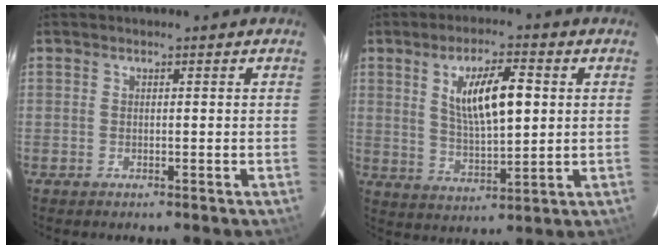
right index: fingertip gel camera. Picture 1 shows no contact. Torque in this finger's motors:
{"motor_torque": [0.86, 0.10, 0.50, 0.09]}